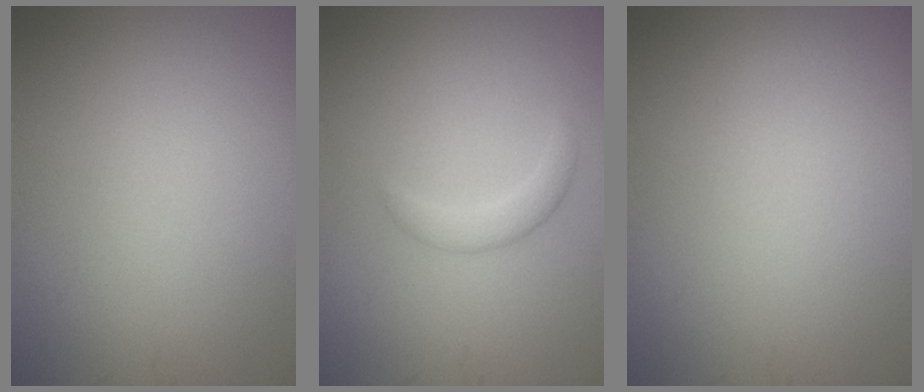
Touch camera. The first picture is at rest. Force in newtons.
{"total": 1.6, "press": 1.6, "slide": 0.1}
{"total": 0.0}